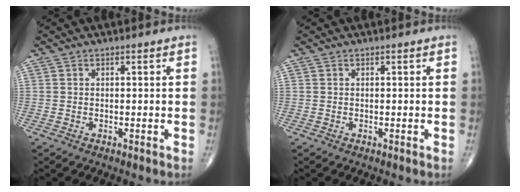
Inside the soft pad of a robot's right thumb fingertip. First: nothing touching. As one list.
[{"total": 0.0}]